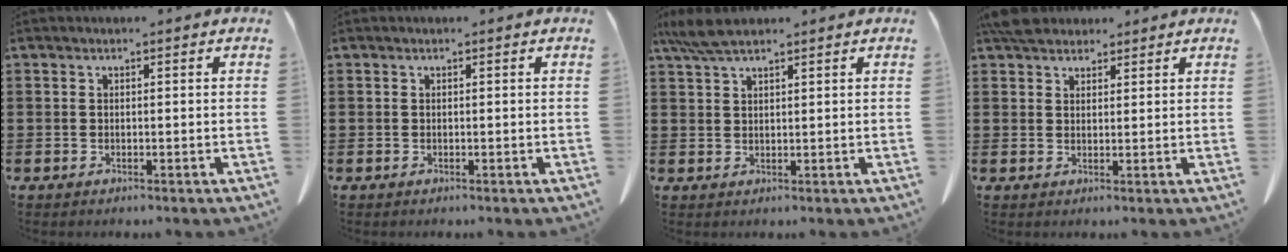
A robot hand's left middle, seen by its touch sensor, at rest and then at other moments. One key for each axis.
{"total": 0.0}
{"total": 4.7, "fx": 3.5, "fy": 0.9, "fz": 3.0, "tx": -0.067, "ty": -0.002, "tz": 0.067}
{"total": 4.0, "fx": 3.5, "fy": 1.3, "fz": 1.2, "tx": -0.027, "ty": -0.004, "tz": 0.068}